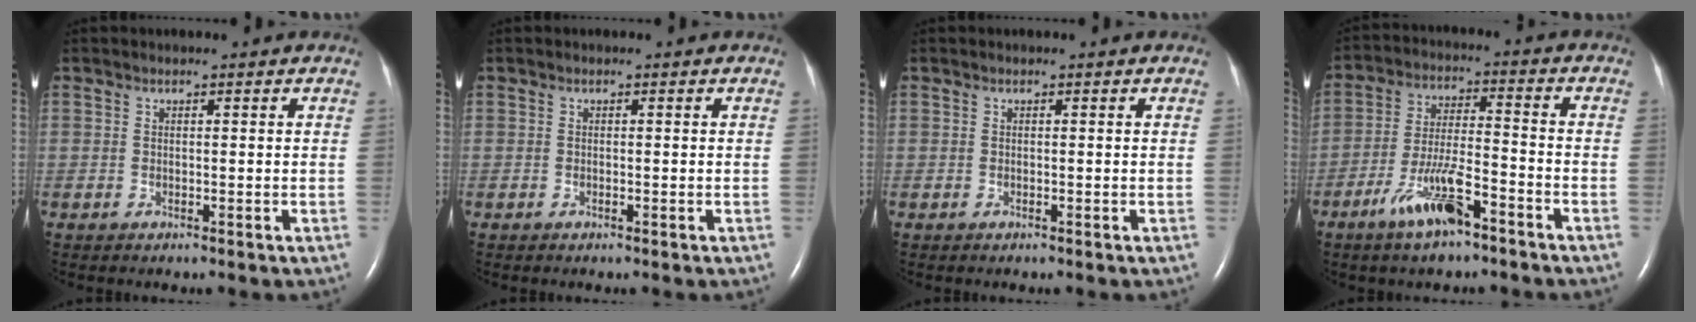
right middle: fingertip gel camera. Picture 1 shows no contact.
{"total": 0.0}
{"total": 0.0}
{"total": 9.3, "force": [-5.9, 1.9, 7.0], "torque": [-0.143, -0.005, -0.106]}